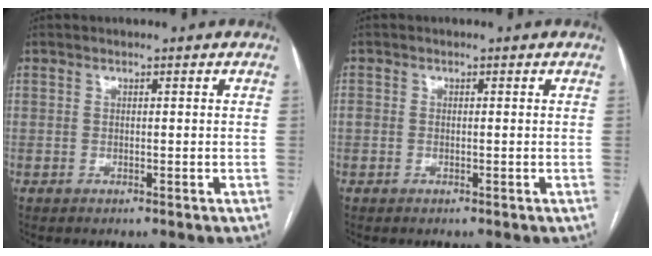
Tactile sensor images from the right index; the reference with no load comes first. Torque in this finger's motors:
{"motor_torque": [0.19, -0.02, 0.06, 0.01]}